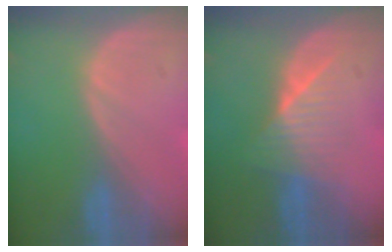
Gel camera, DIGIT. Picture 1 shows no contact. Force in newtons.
{"total": 6.2, "press": 5.4, "slide": 3.0}